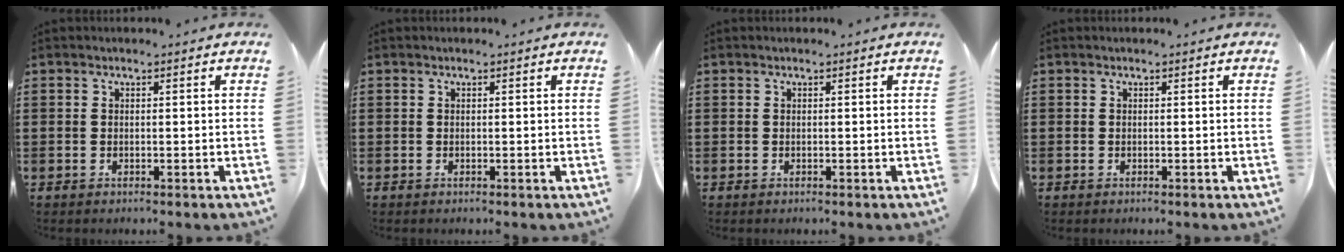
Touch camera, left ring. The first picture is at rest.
{"total": 0.0}
{"total": 0.0}
{"total": 0.0}